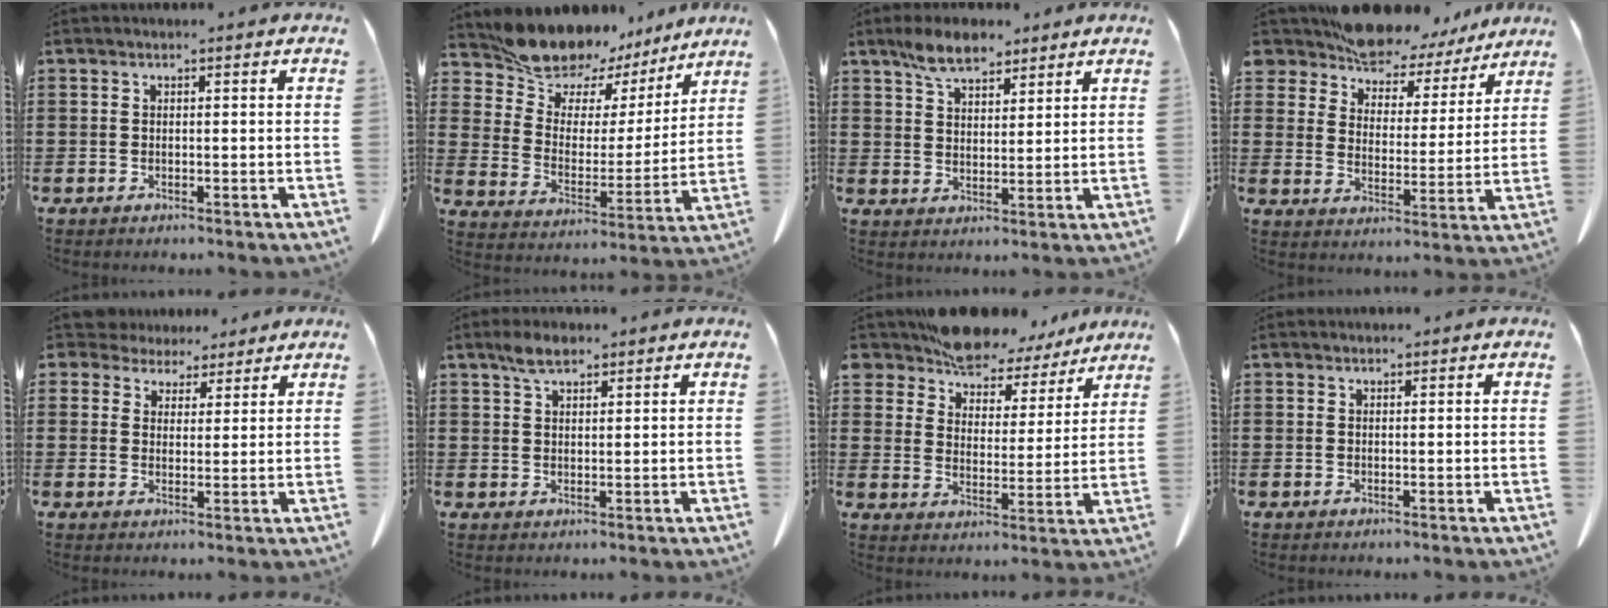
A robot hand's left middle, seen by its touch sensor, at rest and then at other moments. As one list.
[{"total": 11.5, "force": [10.8, 3.6, 1.8], "torque": [-0.081, -0.085, 0.199]}, {"total": 6.5, "force": [5.0, 2.9, 2.9], "torque": [-0.065, -0.003, 0.092]}, {"total": 8.0, "force": [7.7, 2.3, 0.8], "torque": [-0.061, -0.050, 0.141]}, {"total": 4.8, "force": [4.3, 2.1, 0.4], "torque": [-0.030, -0.006, 0.082]}, {"total": 3.6, "force": [2.7, 1.5, 1.9], "torque": [-0.035, 0.000, 0.048]}, {"total": 8.2, "force": [7.7, 2.6, 1.5], "torque": [-0.062, -0.045, 0.140]}, {"total": 0.5, "force": [0.5, 0.2, 0.1], "torque": [-0.003, -0.001, 0.010]}]